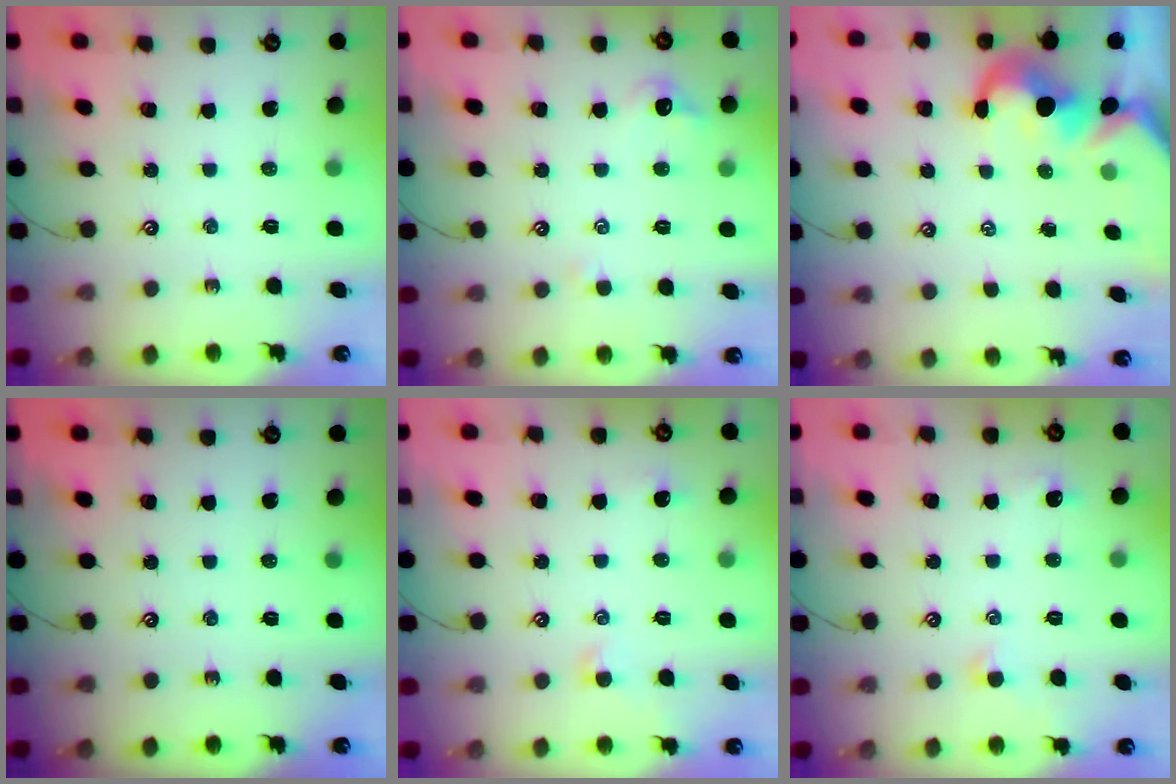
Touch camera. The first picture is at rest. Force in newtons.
{"total": 0.8, "press": 0.6, "slide": 0.5}
{"total": 3.0, "press": 2.8, "slide": 1.1}
{"total": 0.0}
{"total": 0.8, "press": 0.5, "slide": 0.5}
{"total": 0.9, "press": 0.6, "slide": 0.6}